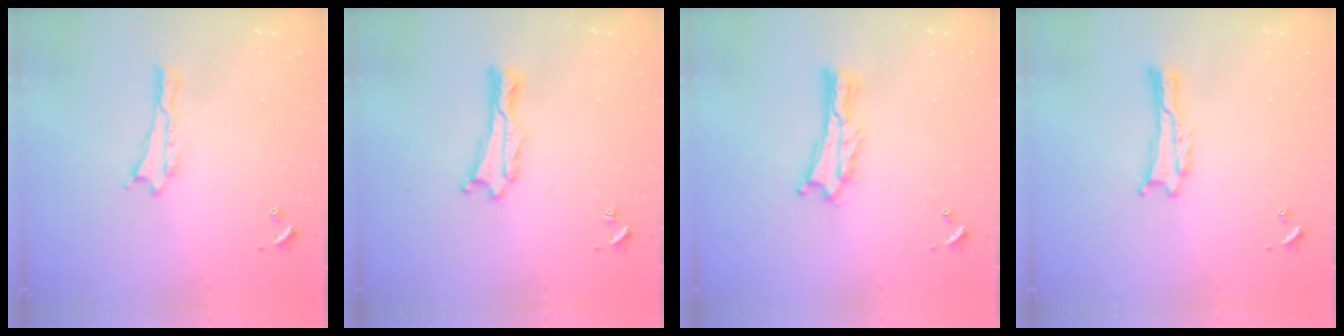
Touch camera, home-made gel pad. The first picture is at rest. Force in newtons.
{"total": 0.8, "press": 0.7, "slide": 0.2}
{"total": 1.3, "press": 1.3, "slide": 0.3}
{"total": 0.0}